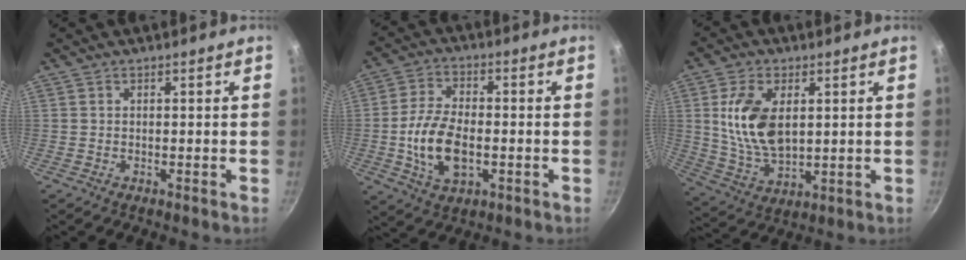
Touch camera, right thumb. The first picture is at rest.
{"total": 11.8, "force": [-2.0, 6.6, 9.6], "torque": [-0.179, 0.015, -0.039]}
{"total": 13.0, "force": [2.7, 7.4, 10.3], "torque": [-0.187, -0.018, 0.059]}